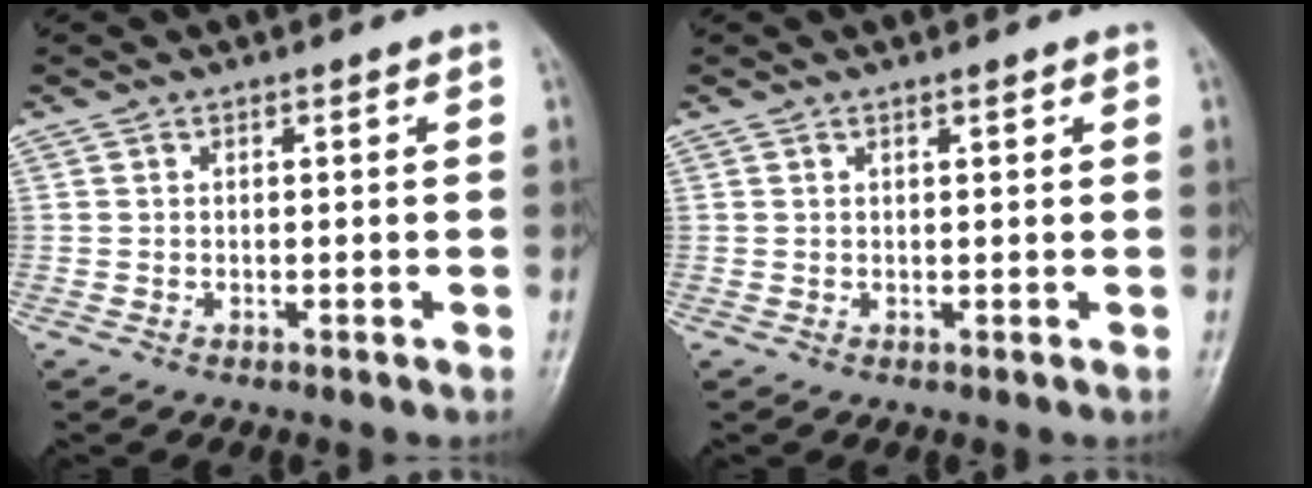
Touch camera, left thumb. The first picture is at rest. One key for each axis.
{"total": 0.8, "fx": 0.6, "fy": 0.1, "fz": 0.6, "tx": -0.008, "ty": -0.002, "tz": 0.010}